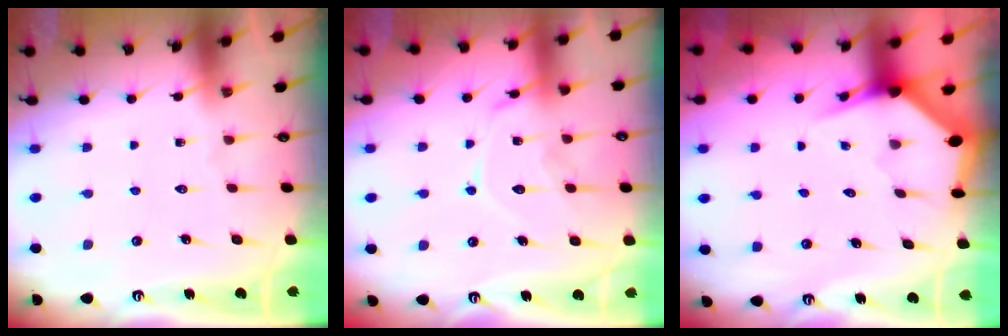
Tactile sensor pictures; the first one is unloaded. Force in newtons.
{"total": 14.0, "press": 13.9, "slide": 1.2}
{"total": 3.4, "press": 3.4, "slide": 0.5}